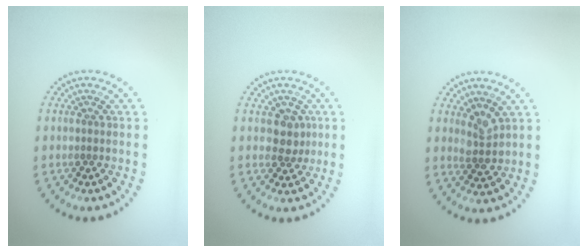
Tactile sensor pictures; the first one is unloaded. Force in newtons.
{"total": 1.9, "press": 1.8, "slide": 0.8}
{"total": 2.0, "press": 1.7, "slide": 0.9}